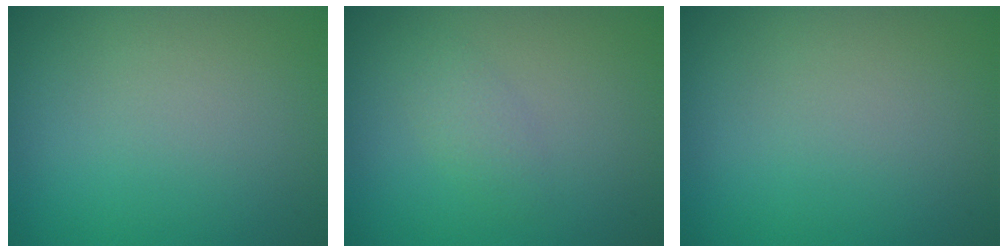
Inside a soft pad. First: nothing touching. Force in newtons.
{"total": 2.5, "press": 2.4, "slide": 0.3}
{"total": 0.0}